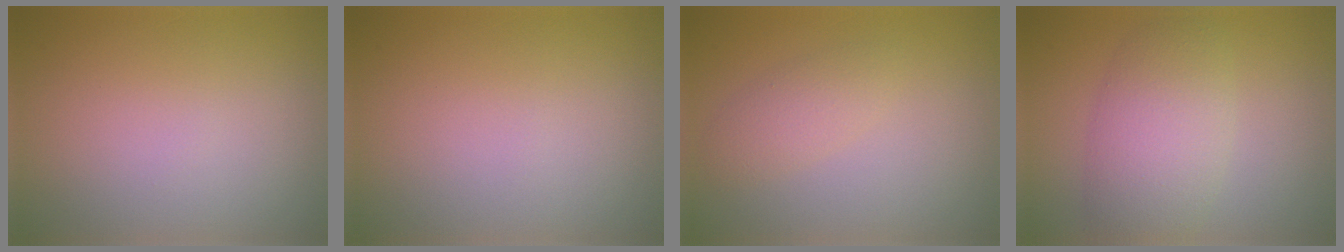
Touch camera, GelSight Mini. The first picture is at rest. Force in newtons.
{"total": 0.0}
{"total": 1.9, "press": 1.9, "slide": 0.1}
{"total": 5.4, "press": 5.4, "slide": 0.2}